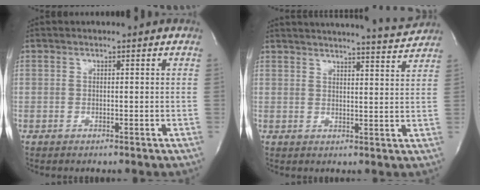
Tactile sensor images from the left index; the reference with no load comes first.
{"total": 14.2, "force": [13.8, -0.3, 3.5], "torque": [-0.057, -0.028, 0.172]}